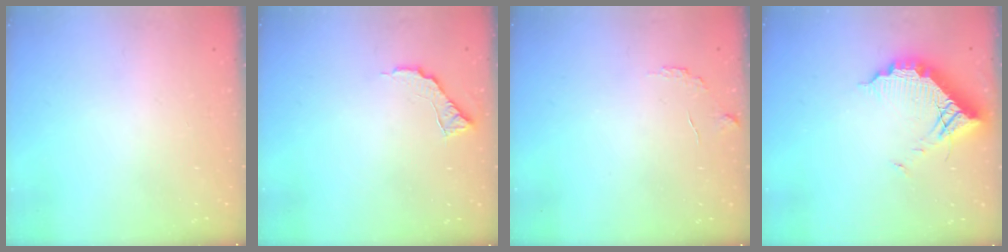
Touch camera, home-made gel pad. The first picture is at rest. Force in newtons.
{"total": 7.3, "press": 7.3, "slide": 0.4}
{"total": 5.6, "press": 5.6, "slide": 0.2}
{"total": 13.0, "press": 13.0, "slide": 1.0}